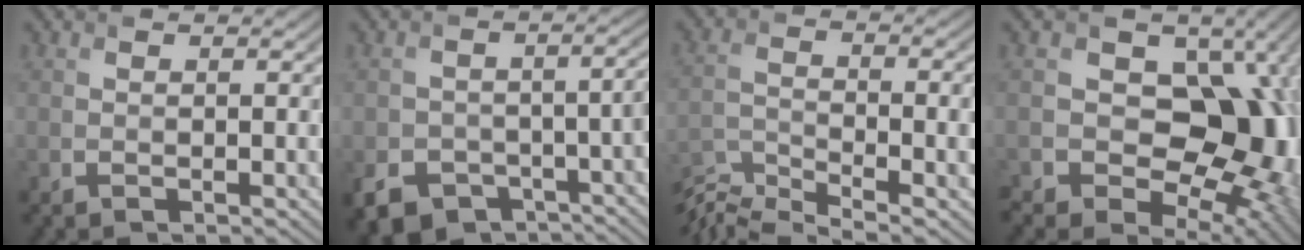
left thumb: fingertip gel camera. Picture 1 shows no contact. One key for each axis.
{"total": 9.5, "fx": -5.4, "fy": 5.8, "fz": 5.2, "tx": -0.087, "ty": -0.033, "tz": -0.083}
{"total": 10.0, "fx": -7.4, "fy": 2.5, "fz": 6.3, "tx": -0.124, "ty": -0.019, "tz": -0.133}
{"total": 17.5, "fx": -1.7, "fy": 13.6, "fz": 10.9, "tx": -0.165, "ty": 0.004, "tz": -0.035}